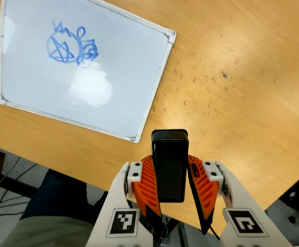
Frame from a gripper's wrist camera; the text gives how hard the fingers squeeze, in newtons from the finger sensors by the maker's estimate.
{"total": 9.4, "left": 8.0, "right": 10.7}